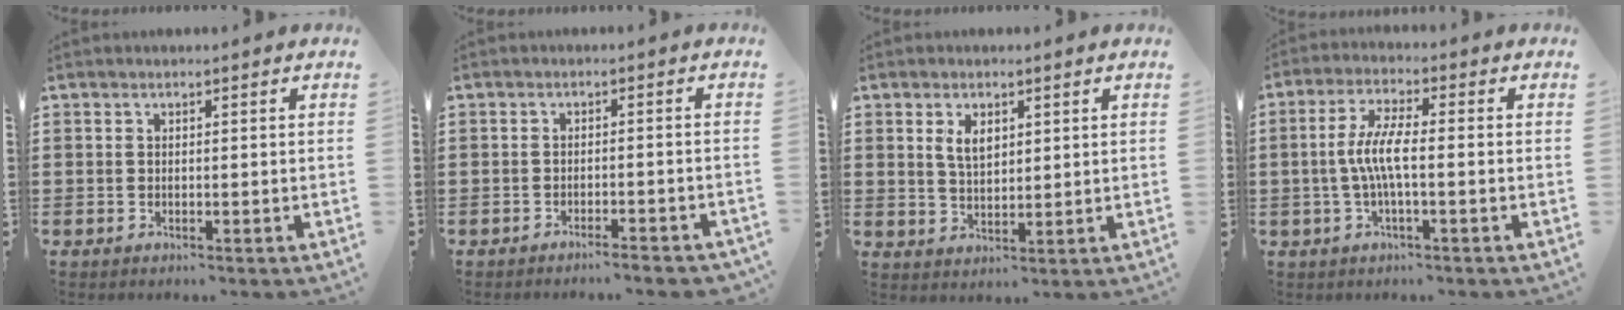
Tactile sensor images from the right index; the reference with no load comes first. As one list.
[{"total": 2.1, "force": [-2.0, -0.1, 0.7], "torque": [-0.015, 0.000, -0.040]}, {"total": 3.6, "force": [1.6, 1.9, 2.6], "torque": [-0.057, 0.006, 0.029]}, {"total": 6.0, "force": [-0.9, 1.3, 5.8], "torque": [-0.132, -0.008, -0.027]}]